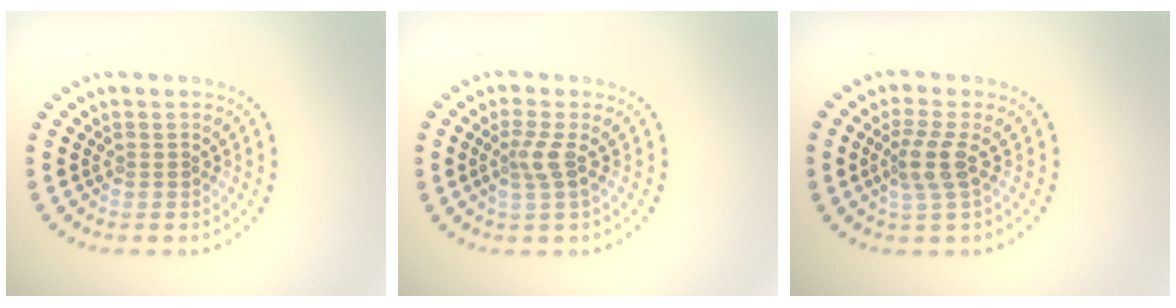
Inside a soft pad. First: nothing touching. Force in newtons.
{"total": 1.9, "press": 1.3, "slide": 1.4}
{"total": 2.6, "press": 2.0, "slide": 1.6}